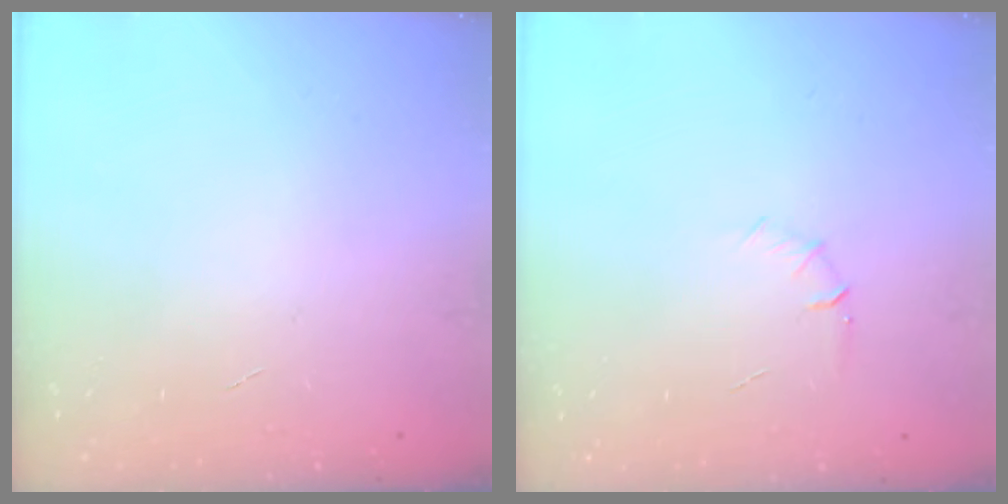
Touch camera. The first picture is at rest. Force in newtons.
{"total": 4.6, "press": 4.4, "slide": 1.3}